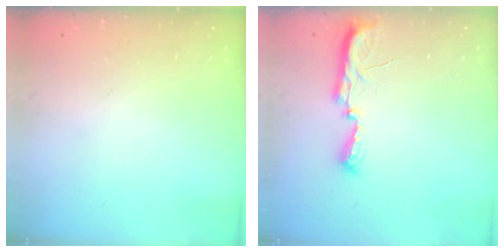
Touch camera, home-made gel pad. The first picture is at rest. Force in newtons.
{"total": 7.4, "press": 7.4, "slide": 0.7}